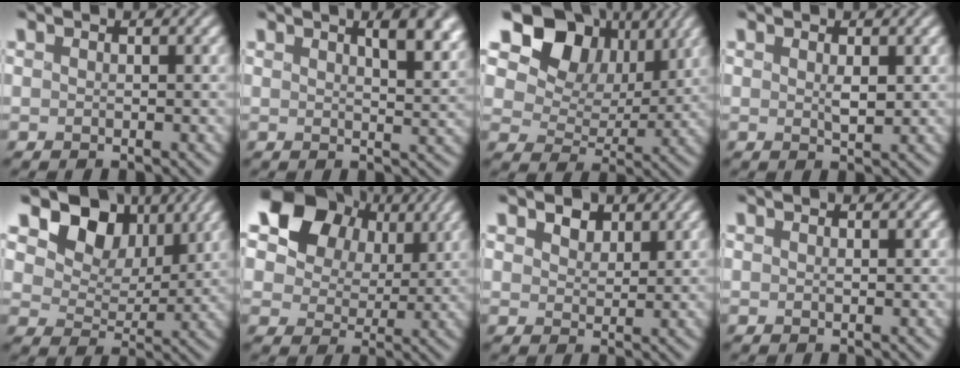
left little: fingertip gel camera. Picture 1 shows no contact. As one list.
[{"total": 4.5, "force": [2.5, 1.7, 3.4], "torque": [-0.050, -0.001, 0.034]}, {"total": 10.6, "force": [4.5, 7.4, 6.0], "torque": [-0.115, 0.006, 0.070]}, {"total": 1.0, "force": [0.1, 0.4, 1.0], "torque": [-0.021, -0.005, 0.003]}, {"total": 8.3, "force": [4.1, 5.5, 4.7], "torque": [-0.087, -0.003, 0.060]}, {"total": 14.2, "force": [6.1, 10.6, 7.3], "torque": [-0.160, 0.043, 0.108]}, {"total": 2.6, "force": [1.4, 1.8, 1.3], "torque": [-0.044, -0.006, 0.017]}, {"total": 0.0}]